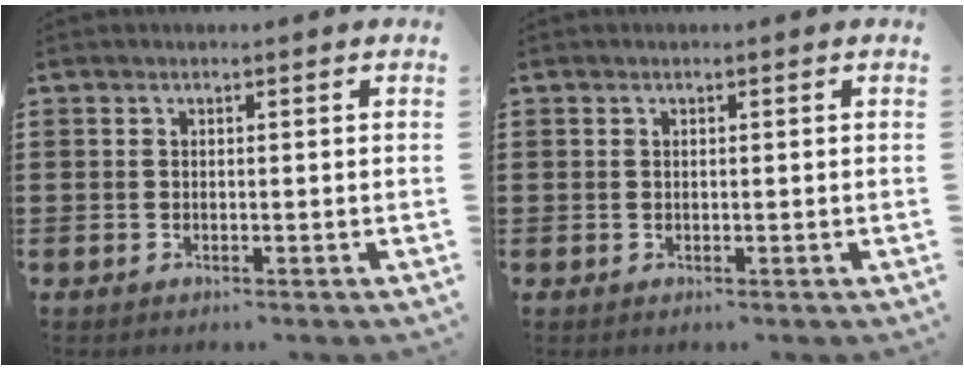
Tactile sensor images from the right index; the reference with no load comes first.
{"total": 0.0}